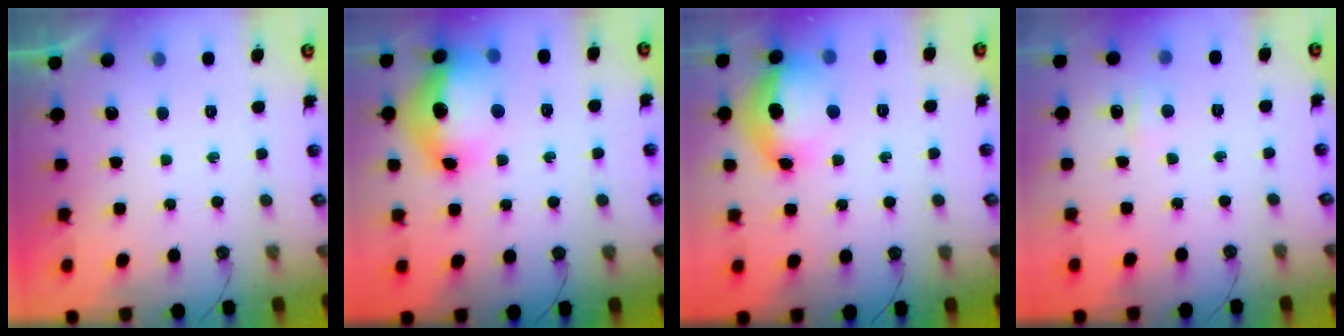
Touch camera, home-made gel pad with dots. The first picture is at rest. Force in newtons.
{"total": 18.6, "press": 18.3, "slide": 3.1}
{"total": 23.0, "press": 19.6, "slide": 12.0}
{"total": 5.4, "press": 5.4, "slide": 0.7}